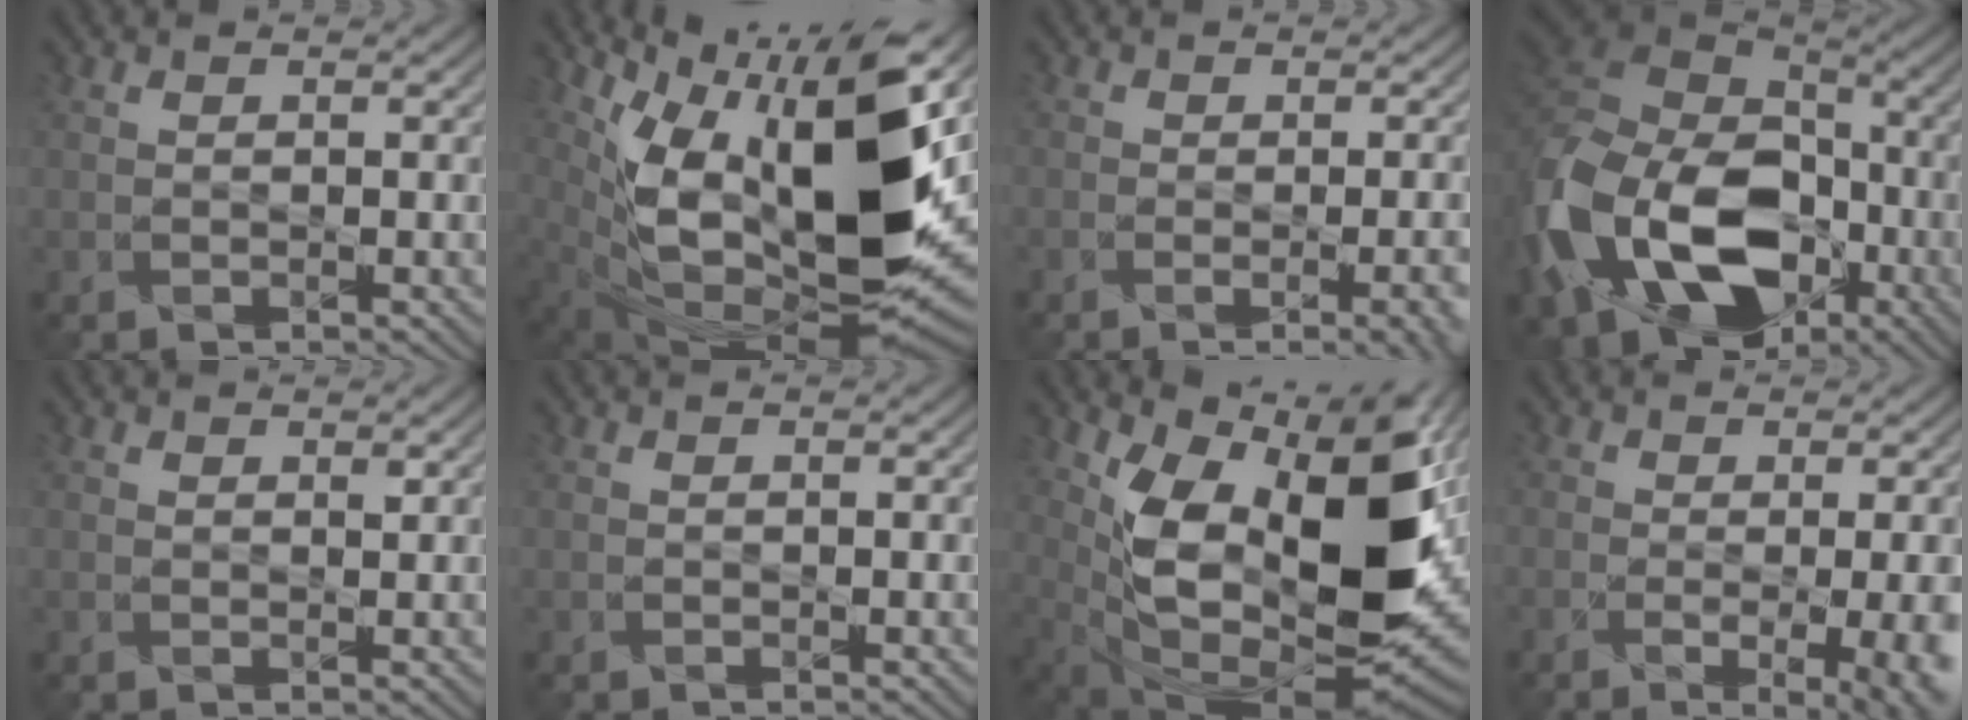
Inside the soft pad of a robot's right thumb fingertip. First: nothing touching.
{"total": 17.6, "force": [3.4, 7.7, 15.4], "torque": [-0.250, -0.001, 0.068]}
{"total": 5.3, "force": [-2.3, 2.1, 4.2], "torque": [-0.029, -0.004, -0.021]}
{"total": 19.3, "force": [-7.0, 14.3, 10.9], "torque": [-0.282, -0.025, -0.130]}
{"total": 1.0, "force": [0.9, 0.2, 0.0], "torque": [0.001, -0.004, 0.017]}
{"total": 0.0}
{"total": 15.2, "force": [3.2, 7.6, 12.8], "torque": [-0.211, -0.019, 0.065]}
{"total": 9.5, "force": [-2.5, 4.1, 8.2], "torque": [-0.071, -0.006, -0.016]}